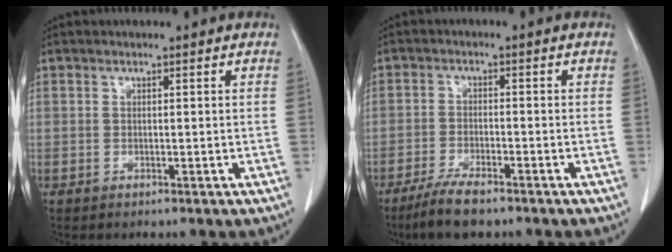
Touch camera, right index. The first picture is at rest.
{"total": 6.2, "force": [-4.8, 1.0, 3.8], "torque": [-0.073, -0.014, -0.084]}